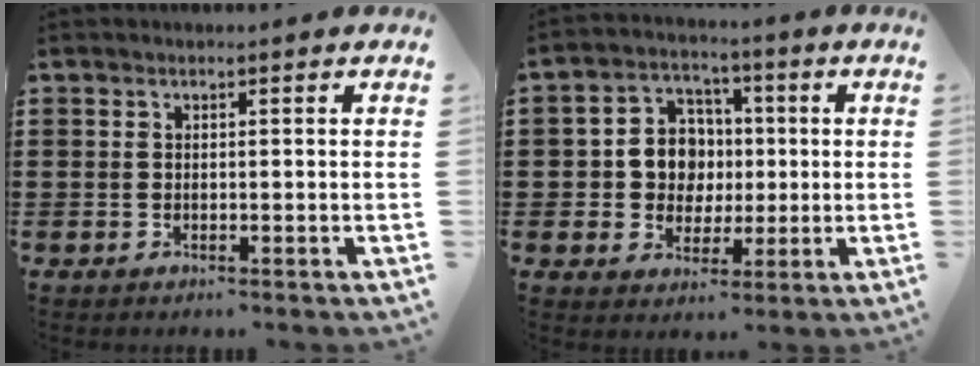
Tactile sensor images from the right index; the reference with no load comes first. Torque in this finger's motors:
{"motor_torque": [0.83, 0.38, 0.65, 0.07]}